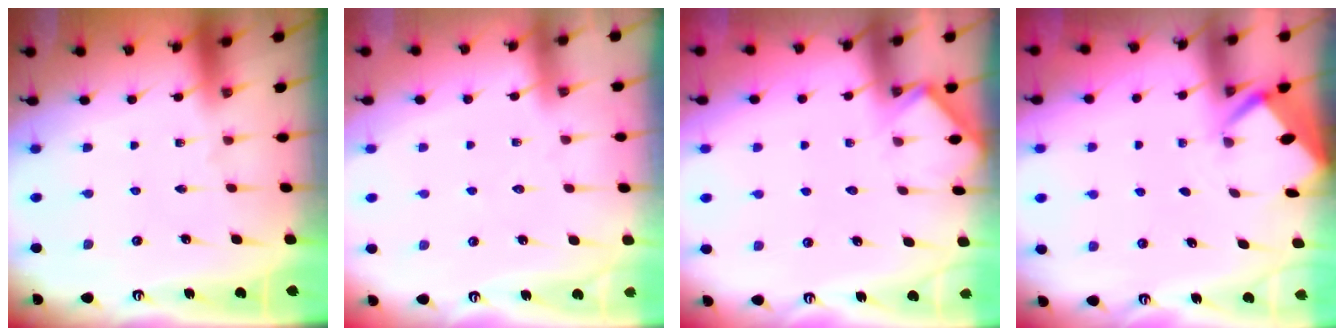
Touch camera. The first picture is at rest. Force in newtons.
{"total": 2.5, "press": 2.4, "slide": 0.4}
{"total": 5.4, "press": 5.4, "slide": 0.3}
{"total": 2.2, "press": 2.2, "slide": 0.1}